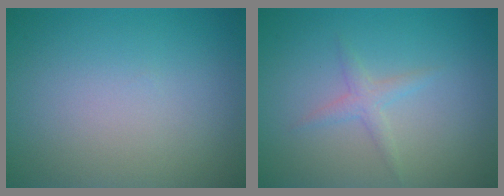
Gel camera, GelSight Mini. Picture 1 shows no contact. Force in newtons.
{"total": 1.4, "press": 1.4, "slide": 0.1}